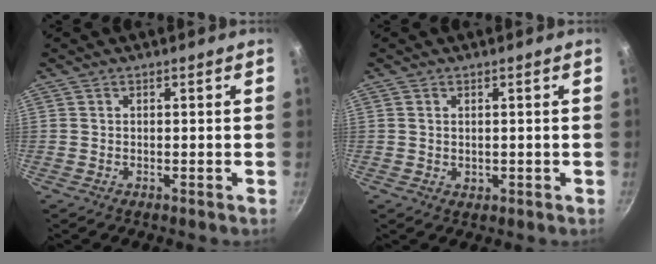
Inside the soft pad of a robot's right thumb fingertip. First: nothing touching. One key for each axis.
{"total": 1.2, "fx": 0.3, "fy": 0.9, "fz": 0.7, "tx": -0.007, "ty": -0.001, "tz": 0.005}